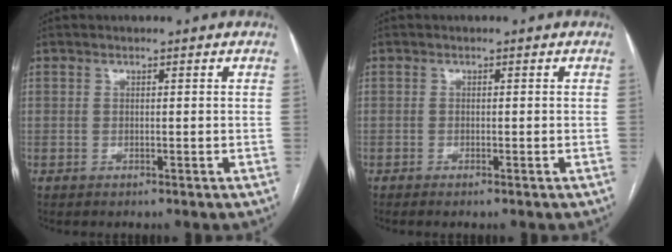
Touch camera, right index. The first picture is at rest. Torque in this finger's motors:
{"motor_torque": [0.08, 0.10, -0.03, 0.01]}